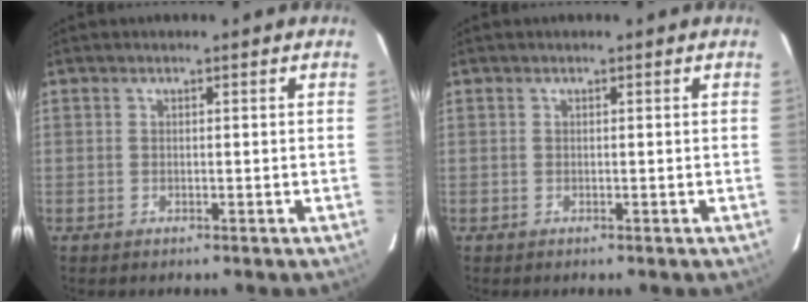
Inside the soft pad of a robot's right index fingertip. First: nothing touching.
{"total": 0.0}